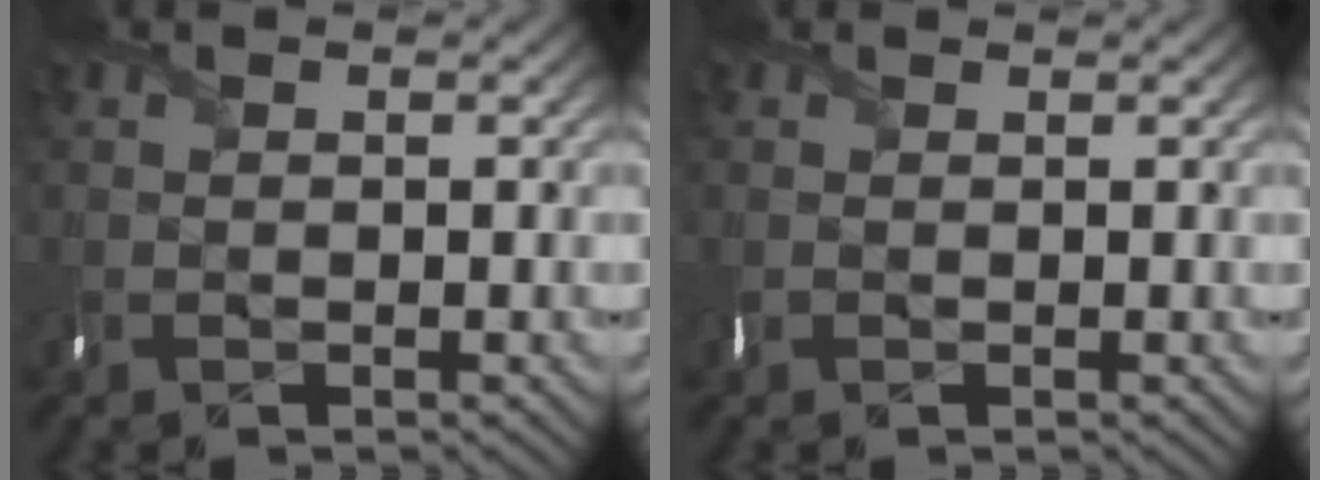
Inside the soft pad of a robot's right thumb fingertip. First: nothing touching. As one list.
[{"total": 0.9, "force": [0.2, -0.4, -0.8], "torque": [0.021, -0.003, 0.006]}]